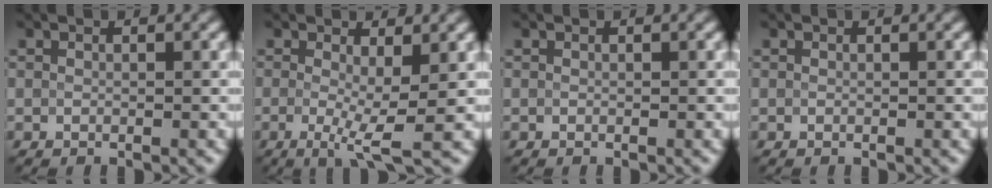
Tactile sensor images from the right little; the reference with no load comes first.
{"total": 3.8, "force": [-0.3, 0.6, 3.7], "torque": [-0.071, -0.013, -0.007]}
{"total": 0.0}
{"total": 0.0}